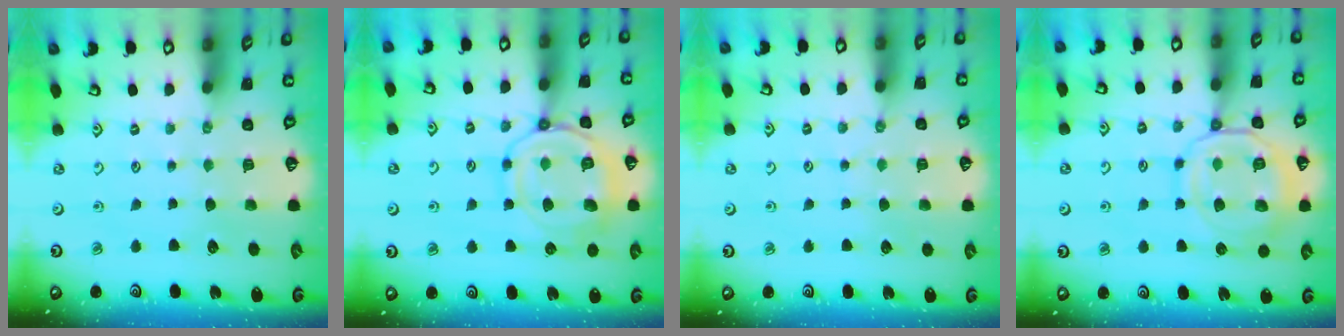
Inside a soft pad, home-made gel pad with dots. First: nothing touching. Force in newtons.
{"total": 13.9, "press": 13.9, "slide": 1.4}
{"total": 2.8, "press": 2.8, "slide": 0.5}
{"total": 12.8, "press": 12.7, "slide": 1.2}